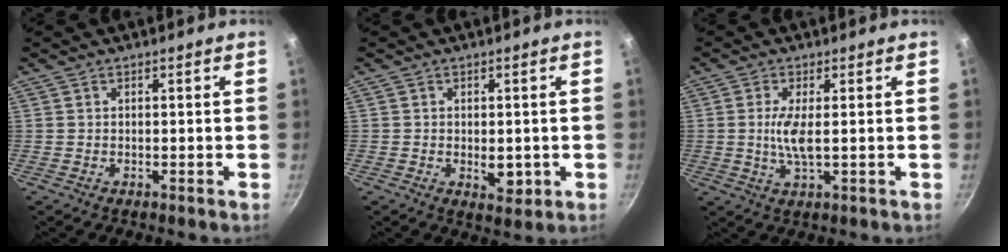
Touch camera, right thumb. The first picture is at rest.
{"total": 3.9, "force": [-0.5, 2.4, 3.0], "torque": [-0.033, -0.008, -0.003]}
{"total": 4.9, "force": [0.3, 1.2, 4.8], "torque": [-0.108, -0.003, 0.005]}